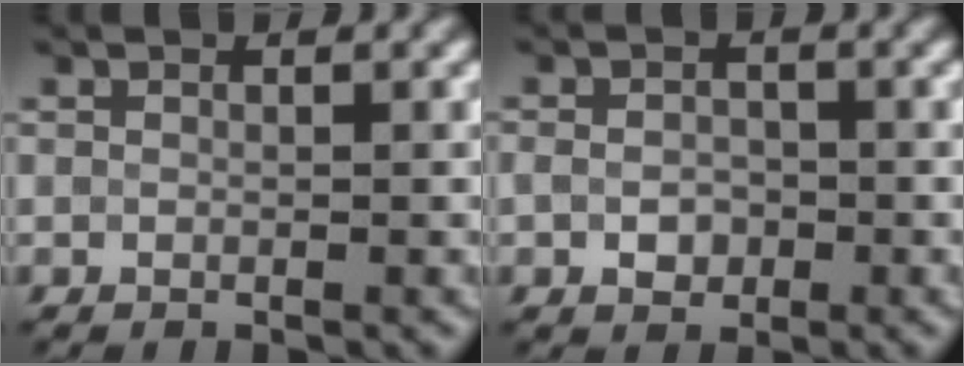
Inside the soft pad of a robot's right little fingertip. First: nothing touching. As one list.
[{"total": 2.1, "force": [-0.6, 1.5, 1.2], "torque": [-0.027, -0.002, -0.012]}]